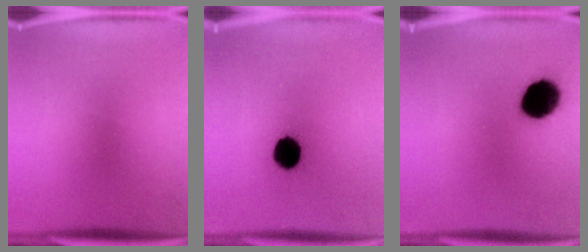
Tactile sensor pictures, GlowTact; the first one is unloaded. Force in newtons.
{"total": 9.9}
{"total": 12.6}